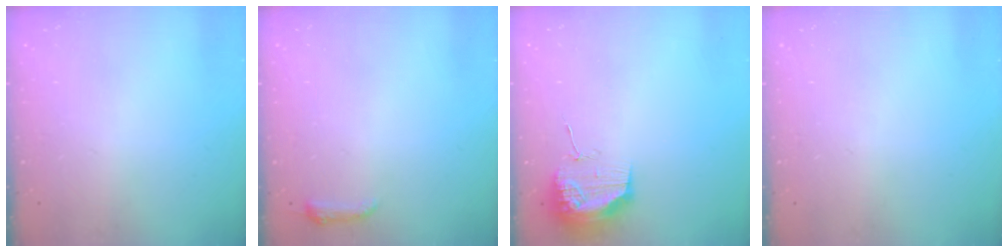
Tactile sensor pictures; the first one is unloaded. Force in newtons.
{"total": 3.7, "press": 3.7, "slide": 0.7}
{"total": 11.7, "press": 11.6, "slide": 1.0}
{"total": 0.0}